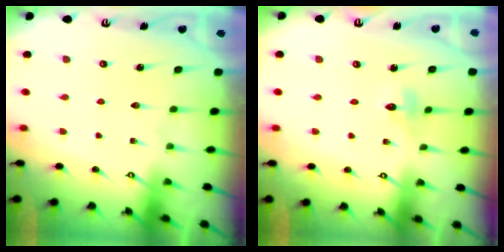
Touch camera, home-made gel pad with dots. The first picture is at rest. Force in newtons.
{"total": 3.6, "press": 3.5, "slide": 0.4}